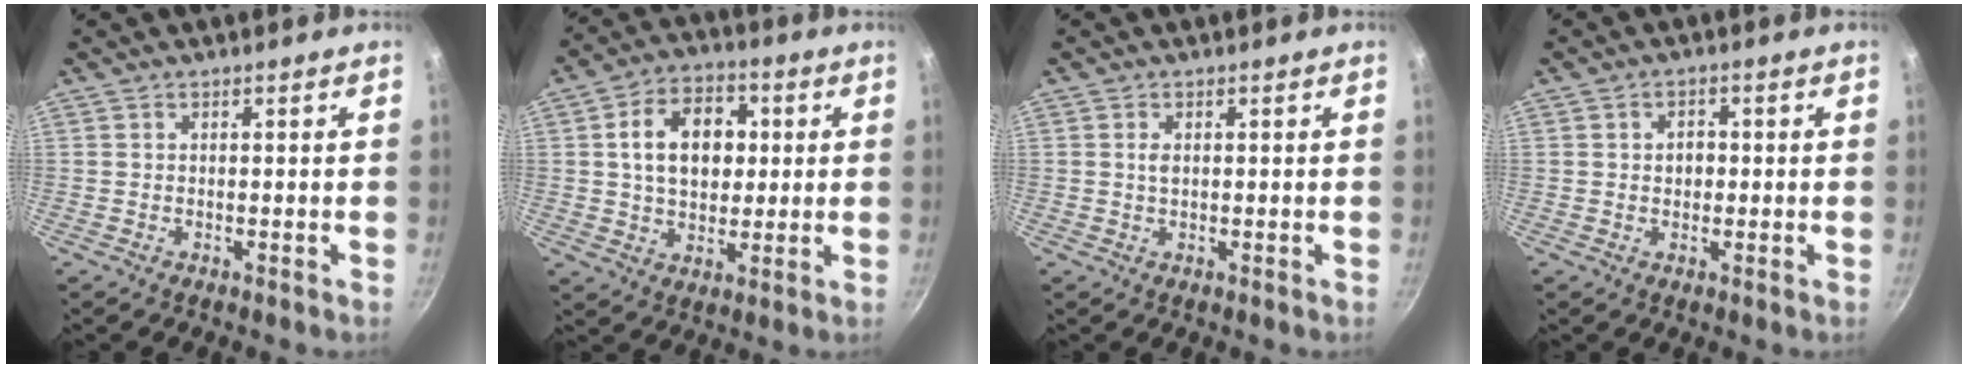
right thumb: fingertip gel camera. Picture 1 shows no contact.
{"total": 13.7, "force": [2.2, 9.7, 9.3], "torque": [-0.118, 0.012, 0.029]}
{"total": 1.4, "force": [0.3, 0.8, 1.1], "torque": [-0.020, 0.000, 0.004]}
{"total": 2.8, "force": [0.1, 2.2, 1.6], "torque": [-0.011, 0.005, 0.000]}